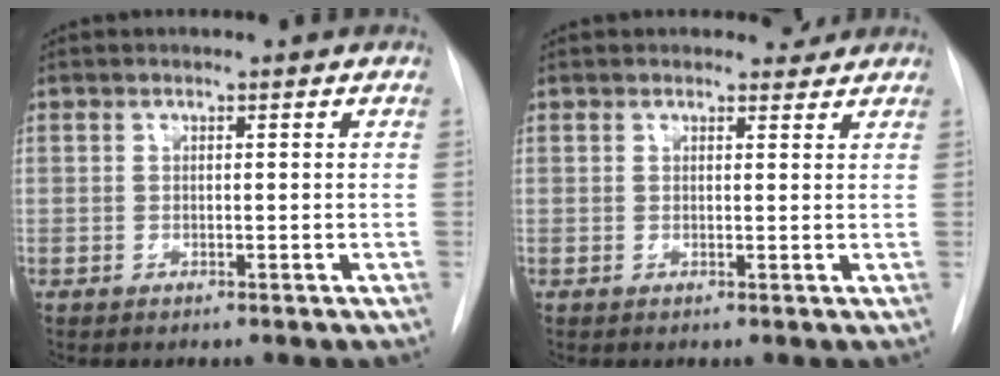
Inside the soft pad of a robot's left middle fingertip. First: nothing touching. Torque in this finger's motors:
{"motor_torque": [0.05, -0.07, -0.02, 0.00]}